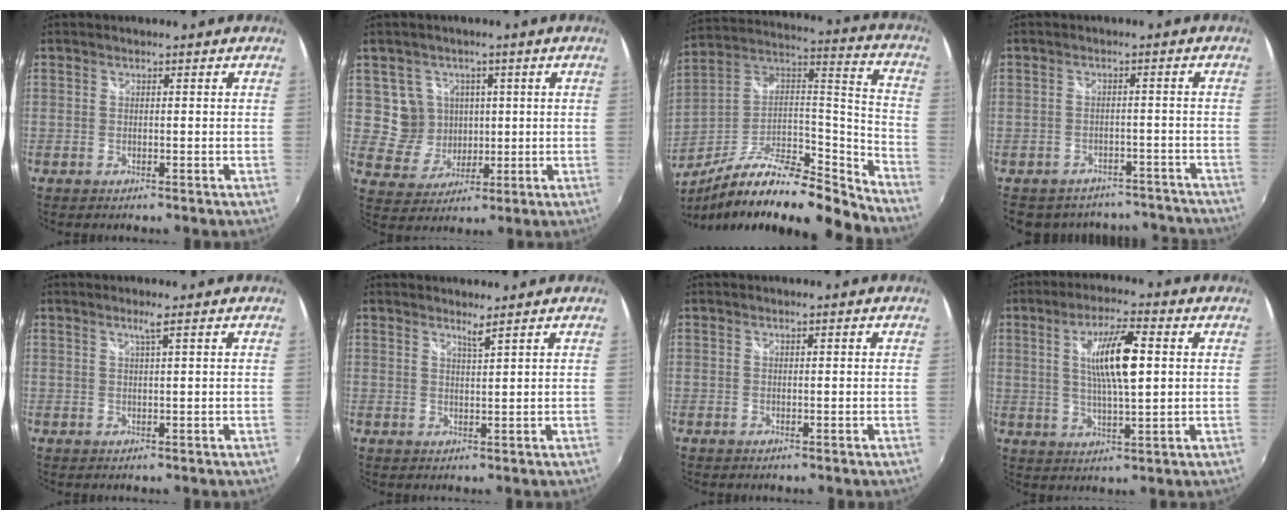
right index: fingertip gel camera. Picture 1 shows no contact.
{"total": 7.8, "force": [1.7, 7.4, 1.3], "torque": [-0.036, 0.012, 0.044]}
{"total": 20.5, "force": [-16.0, 3.9, 12.3], "torque": [-0.204, 0.002, -0.288]}
{"total": 14.3, "force": [-12.2, 6.7, 3.1], "torque": [-0.069, 0.040, -0.140]}
{"total": 1.5, "force": [0.8, -0.5, 1.2], "torque": [-0.019, -0.003, 0.015]}
{"total": 1.7, "force": [1.4, -0.4, 0.8], "torque": [-0.016, -0.005, 0.022]}
{"total": 0.0}
{"total": 10.4, "force": [2.2, 2.1, 9.9], "torque": [-0.182, 0.003, 0.040]}